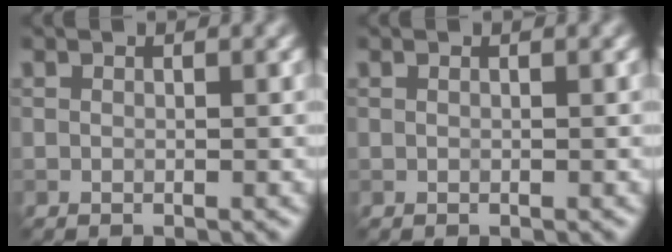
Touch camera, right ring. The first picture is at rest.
{"total": 0.0}